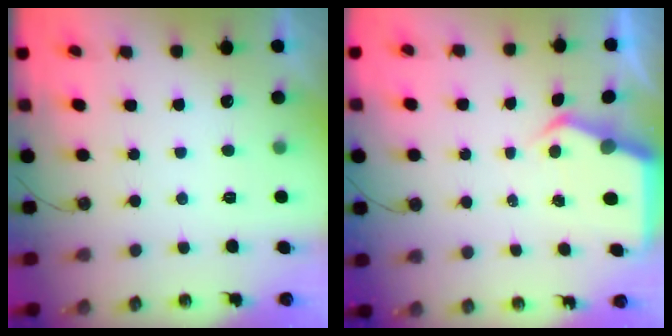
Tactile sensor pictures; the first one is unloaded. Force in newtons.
{"total": 5.8, "press": 5.7, "slide": 0.6}